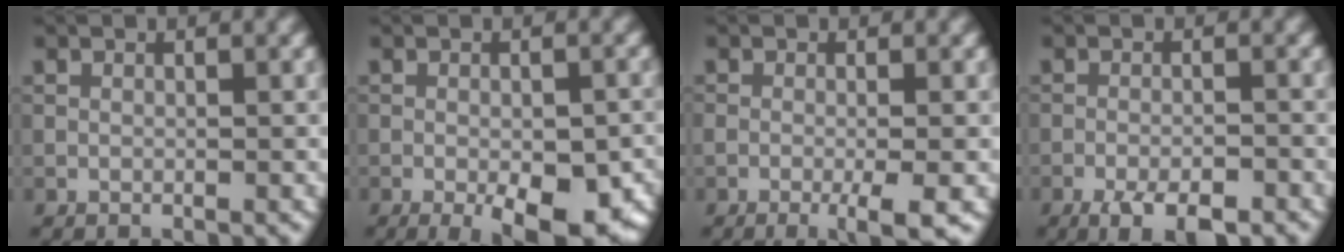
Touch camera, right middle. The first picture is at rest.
{"total": 7.6, "force": [-3.1, 2.8, 6.3], "torque": [-0.083, -0.012, -0.032]}
{"total": 3.2, "force": [-1.2, 0.6, 2.9], "torque": [-0.048, -0.008, -0.022]}
{"total": 4.5, "force": [-3.0, 1.2, 3.1], "torque": [-0.057, -0.005, -0.049]}